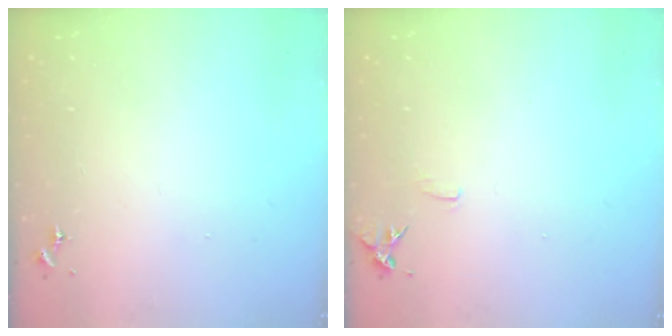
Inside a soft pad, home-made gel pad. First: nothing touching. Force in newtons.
{"total": 7.0, "press": 7.0, "slide": 0.8}